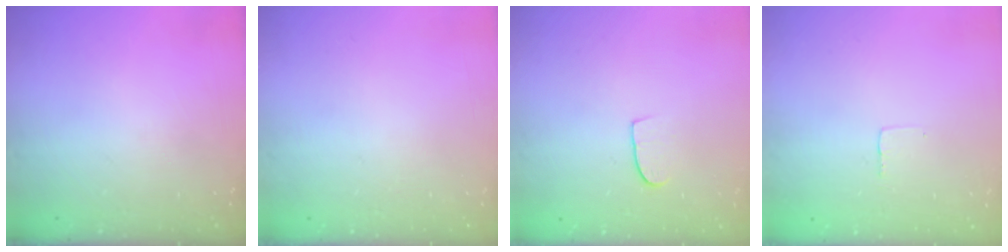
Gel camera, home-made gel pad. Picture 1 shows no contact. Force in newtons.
{"total": 0.0}
{"total": 6.1, "press": 6.1, "slide": 0.4}
{"total": 1.9, "press": 1.9, "slide": 0.1}